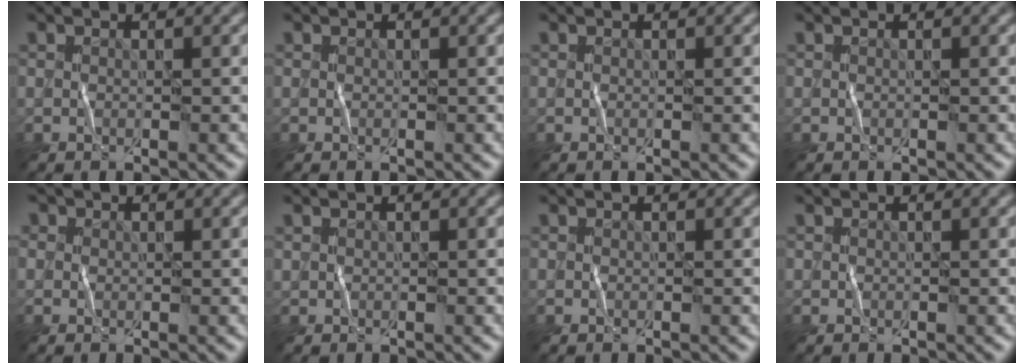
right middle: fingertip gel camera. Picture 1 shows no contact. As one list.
[{"total": 0.0}, {"total": 0.0}, {"total": 0.0}, {"total": 0.8, "force": [0.2, 0.7, 0.0], "torque": [0.003, -0.001, 0.002]}, {"total": 0.0}, {"total": 0.0}, {"total": 0.0}]